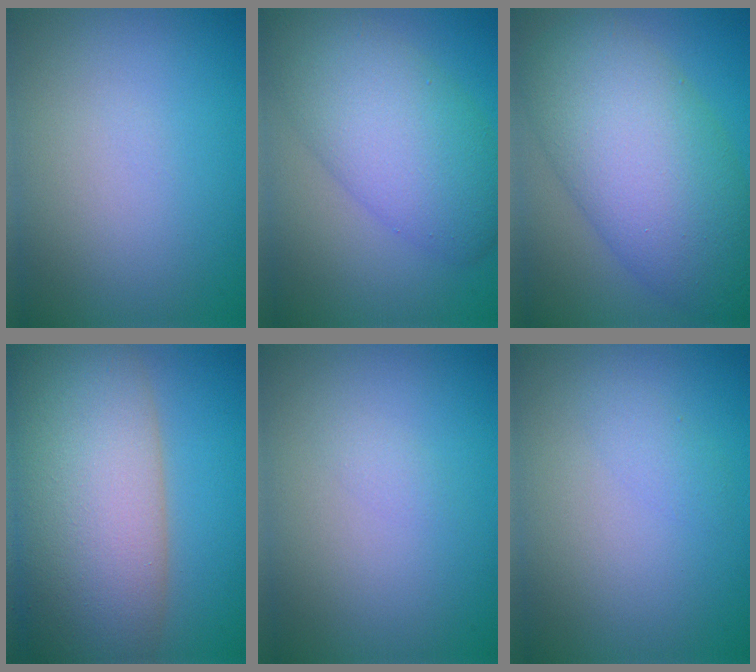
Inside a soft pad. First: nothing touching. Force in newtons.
{"total": 7.8, "press": 7.8, "slide": 0.0}
{"total": 11.4, "press": 11.4, "slide": 0.1}
{"total": 13.7, "press": 13.7, "slide": 0.9}
{"total": 0.7, "press": 0.7, "slide": 0.1}
{"total": 1.1, "press": 1.1, "slide": 0.0}